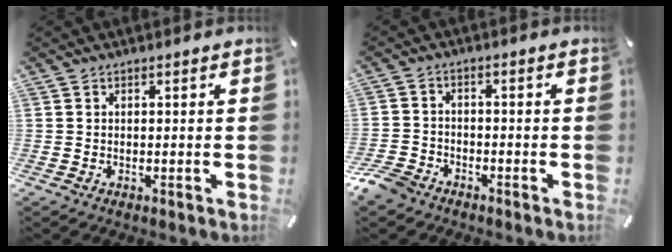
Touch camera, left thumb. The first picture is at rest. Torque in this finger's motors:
{"motor_torque": [-0.37, 0.87, 0.08, 0.59, 0.11]}